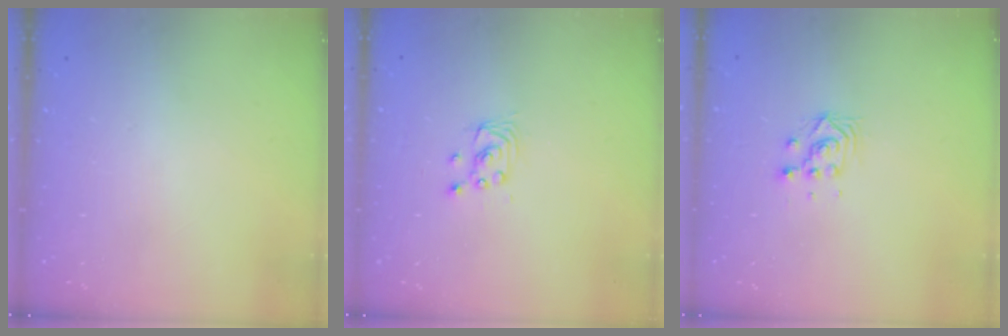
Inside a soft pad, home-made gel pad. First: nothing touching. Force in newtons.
{"total": 2.7, "press": 2.7, "slide": 0.2}
{"total": 4.0, "press": 4.0, "slide": 0.1}